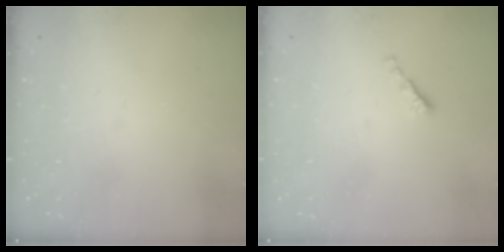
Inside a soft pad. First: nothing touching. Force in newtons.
{"total": 0.0}